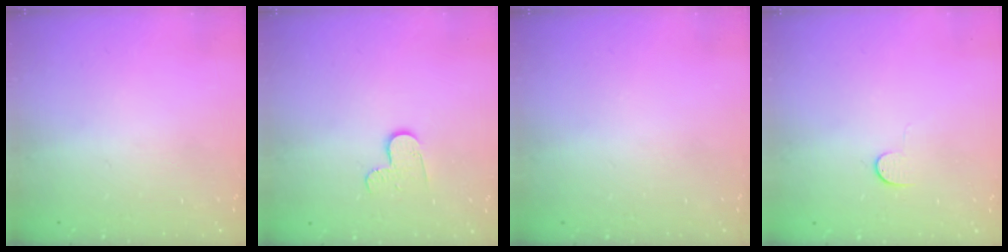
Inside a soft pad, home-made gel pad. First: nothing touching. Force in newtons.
{"total": 6.0, "press": 6.0, "slide": 0.6}
{"total": 0.0}
{"total": 4.9, "press": 4.9, "slide": 0.5}